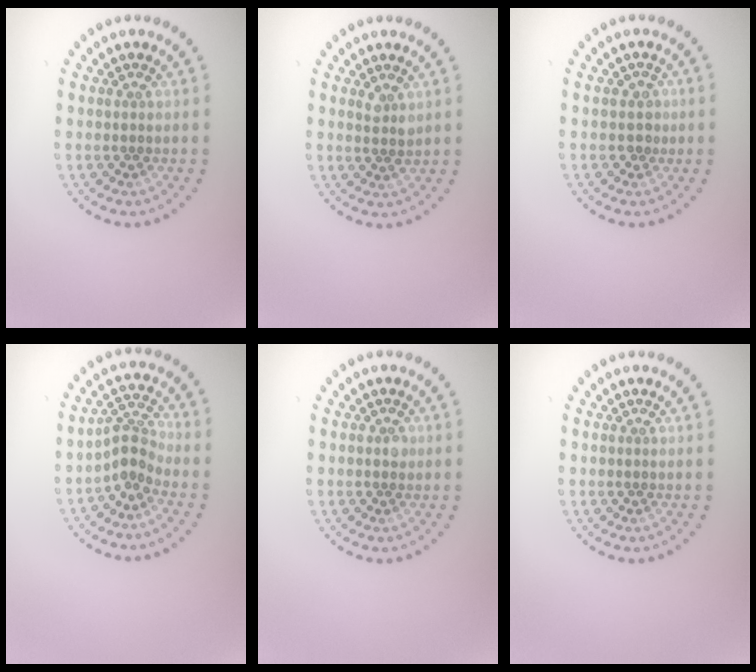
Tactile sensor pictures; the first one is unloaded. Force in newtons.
{"total": 1.2, "press": 1.1, "slide": 0.4}
{"total": 1.0, "press": 0.7, "slide": 0.7}
{"total": 2.7, "press": 1.9, "slide": 1.9}
{"total": 0.6, "press": 0.5, "slide": 0.3}
{"total": 0.0}